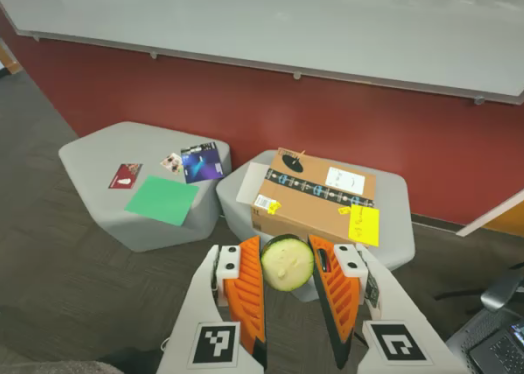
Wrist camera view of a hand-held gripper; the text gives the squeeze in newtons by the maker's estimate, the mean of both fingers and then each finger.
{"total": 11.9, "left": 12.4, "right": 11.4}